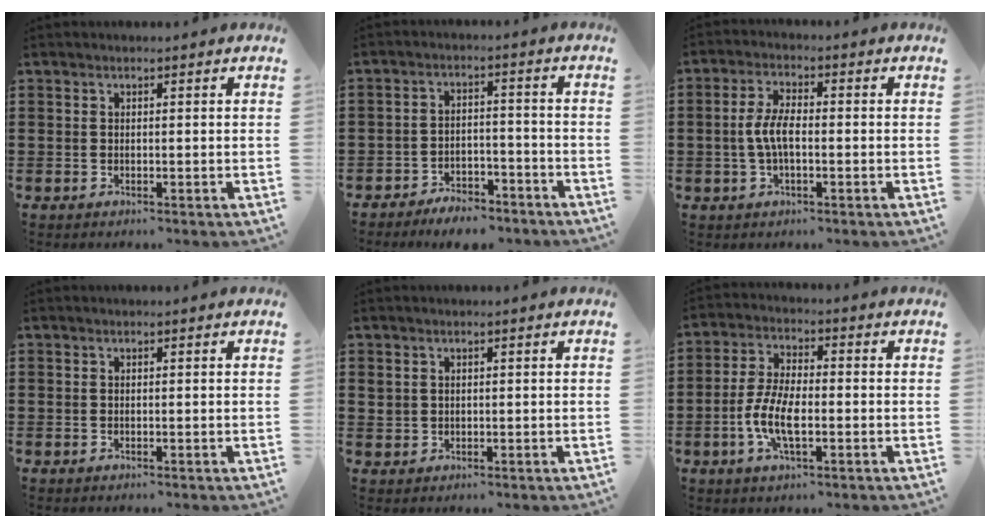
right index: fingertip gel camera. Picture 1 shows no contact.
{"total": 4.6, "force": [-4.5, 0.7, 0.3], "torque": [-0.008, 0.009, -0.092]}
{"total": 4.9, "force": [-0.7, 2.0, 4.4], "torque": [-0.108, -0.005, -0.021]}
{"total": 0.0}
{"total": 1.1, "force": [0.6, 1.0, 0.2], "torque": [-0.007, 0.005, 0.011]}
{"total": 7.3, "force": [-2.2, 2.8, 6.4], "torque": [-0.150, -0.011, -0.047]}